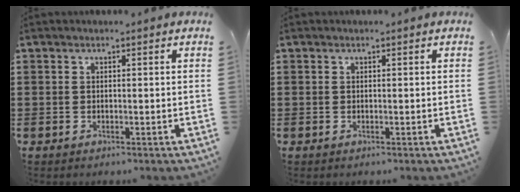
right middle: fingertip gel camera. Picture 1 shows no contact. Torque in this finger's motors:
{"motor_torque": [0.01, -0.22, 0.02, -0.01]}